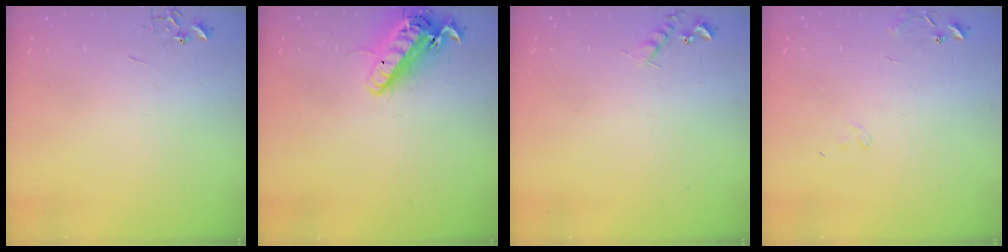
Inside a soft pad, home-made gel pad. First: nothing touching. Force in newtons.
{"total": 15.7, "press": 15.3, "slide": 3.3}
{"total": 6.1, "press": 6.0, "slide": 0.9}
{"total": 7.6, "press": 7.6, "slide": 0.7}